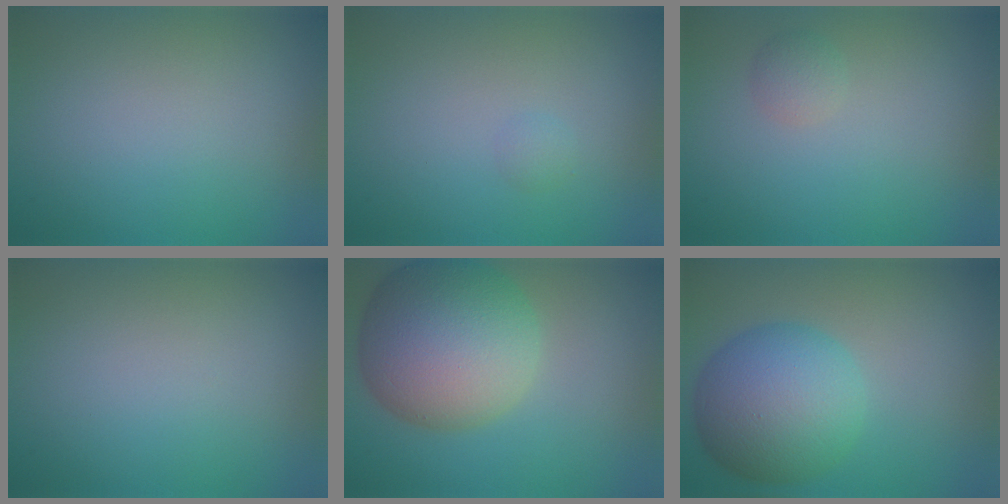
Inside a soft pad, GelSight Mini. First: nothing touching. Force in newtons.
{"total": 0.6, "press": 0.6, "slide": 0.0}
{"total": 1.2, "press": 1.2, "slide": 0.0}
{"total": 0.0}
{"total": 11.4, "press": 11.4, "slide": 0.6}
{"total": 8.1, "press": 8.1, "slide": 0.1}